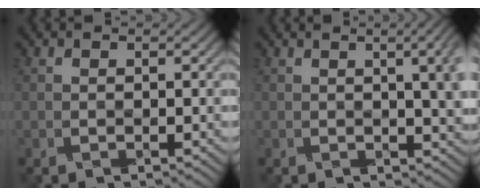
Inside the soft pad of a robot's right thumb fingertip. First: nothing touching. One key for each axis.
{"total": 6.5, "fx": 1.2, "fy": 1.8, "fz": 6.2, "tx": -0.064, "ty": 0.012, "tz": 0.017}